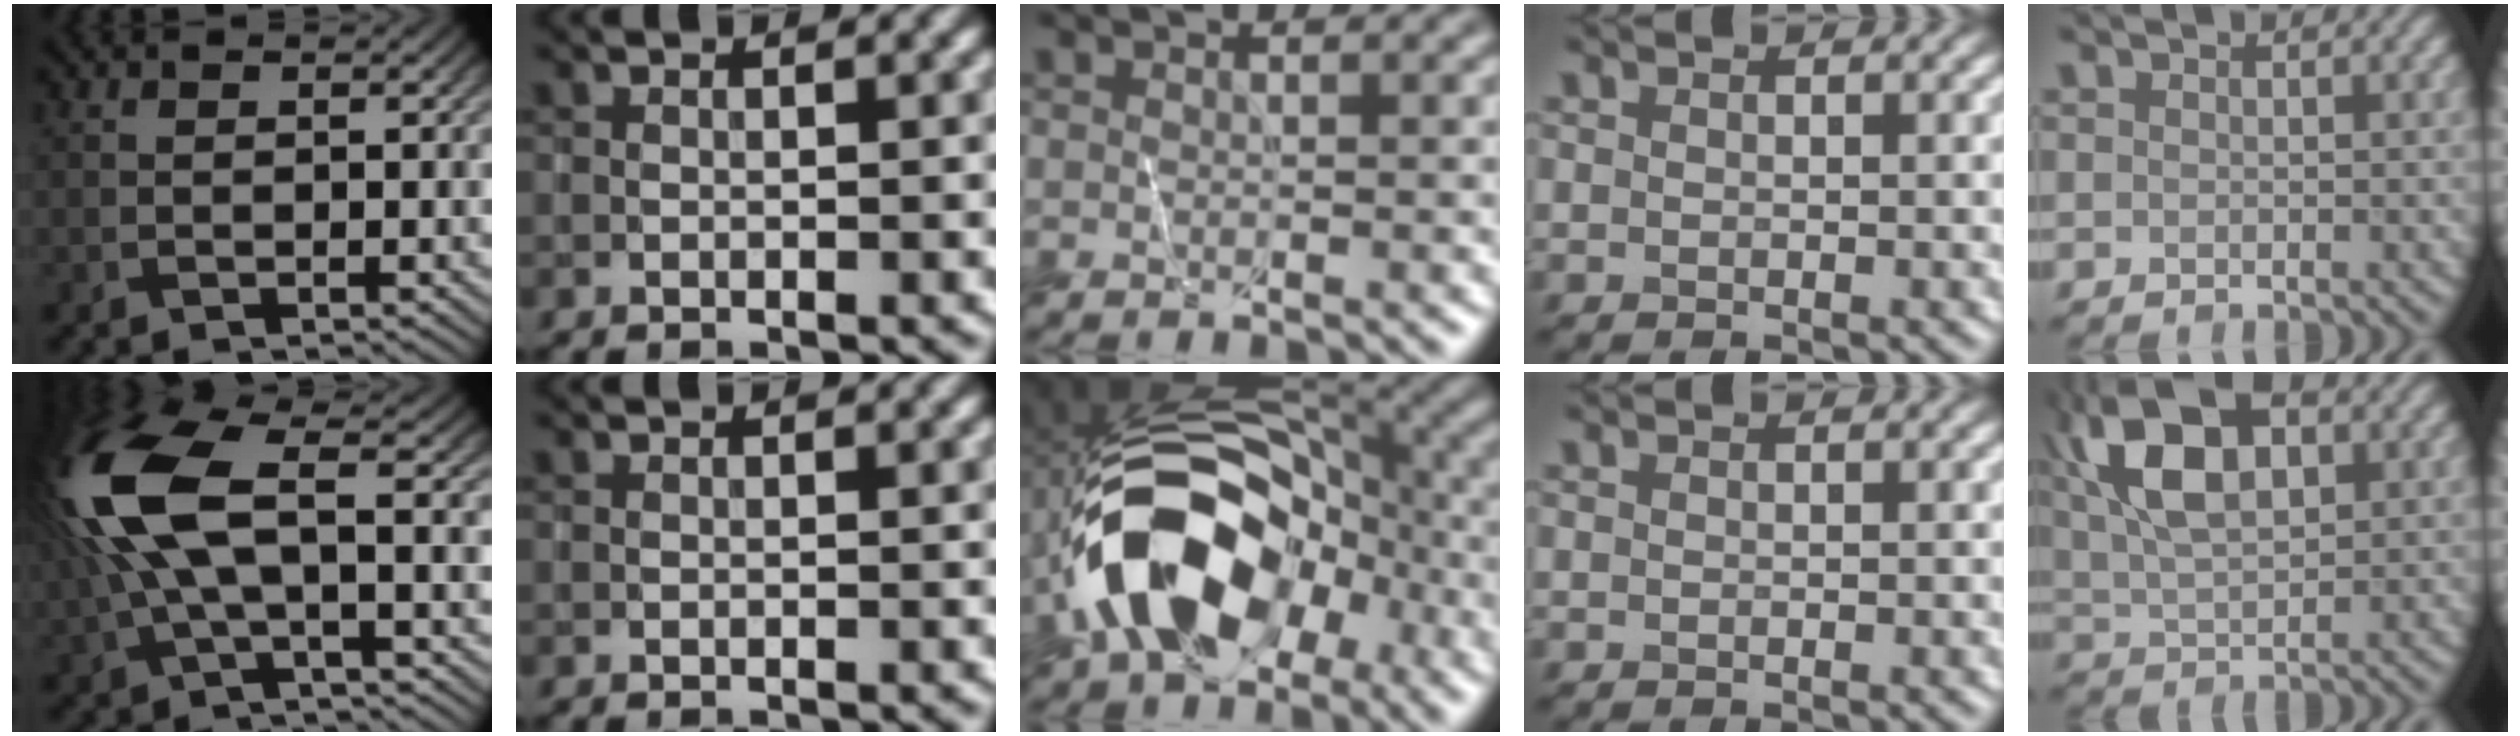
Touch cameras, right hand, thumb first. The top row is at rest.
{"thumb": {"total": 12.3, "force": [1.3, 4.7, 11.3], "torque": [-0.283, 0.011, 0.023]}, "middle": {"total": 12.8, "force": [-5.6, 7.9, 8.3], "torque": [-0.131, -0.011, -0.099]}, "little": {"total": 11.1, "force": [4.1, 5.8, 8.5], "torque": [-0.169, 0.026, 0.065]}}